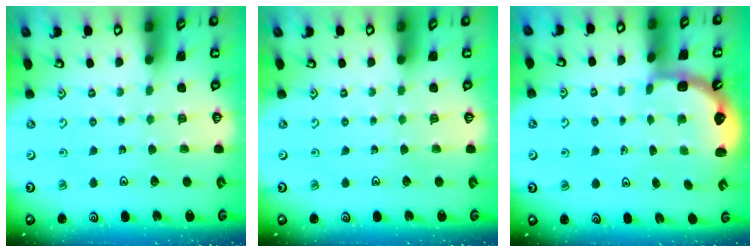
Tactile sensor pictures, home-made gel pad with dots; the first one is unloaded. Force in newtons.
{"total": 0.0}
{"total": 2.3, "press": 1.8, "slide": 1.3}